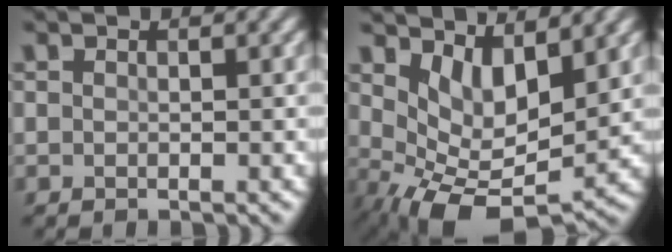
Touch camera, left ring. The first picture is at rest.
{"total": 6.2, "force": [1.1, 3.3, 5.1], "torque": [-0.091, -0.019, 0.030]}